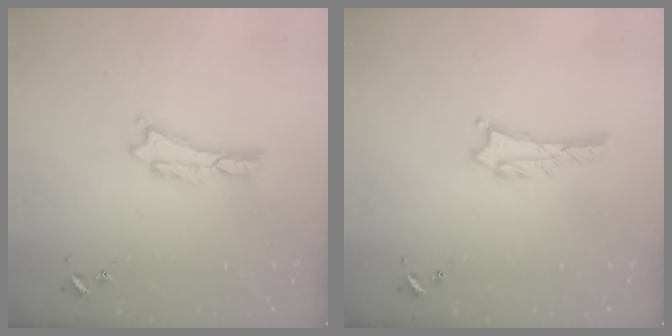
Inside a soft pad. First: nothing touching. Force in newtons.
{"total": 1.0, "press": 1.0, "slide": 0.1}